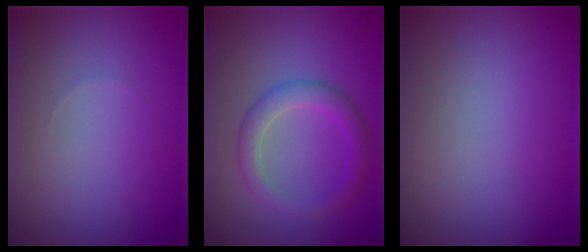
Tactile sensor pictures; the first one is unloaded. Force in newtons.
{"total": 3.2, "press": 3.2, "slide": 0.2}
{"total": 0.0}